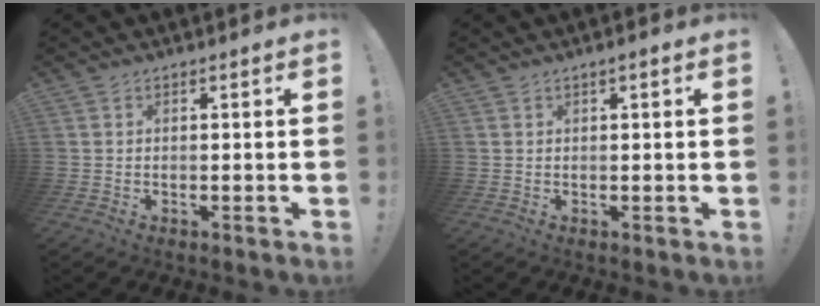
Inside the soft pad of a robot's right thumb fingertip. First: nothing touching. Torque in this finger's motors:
{"motor_torque": [0.43, 0.39, 0.11, -0.16, 0.00]}